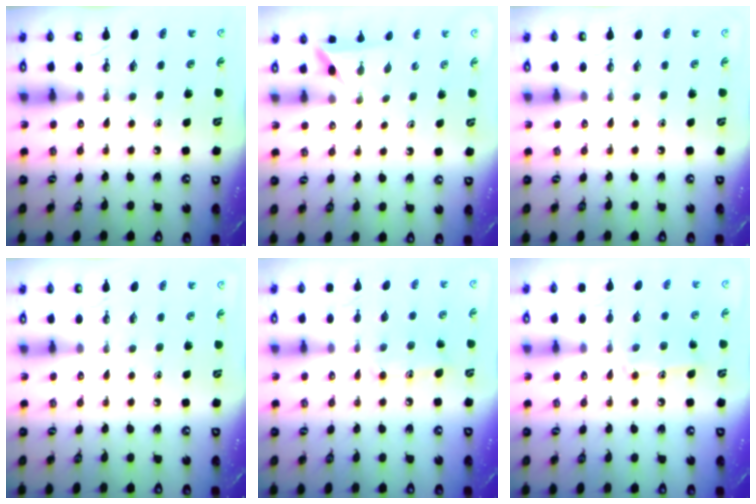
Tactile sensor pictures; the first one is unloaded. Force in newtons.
{"total": 2.2, "press": 2.2, "slide": 0.2}
{"total": 0.0}
{"total": 0.0}
{"total": 8.6, "press": 8.5, "slide": 0.6}
{"total": 9.4, "press": 9.4, "slide": 0.7}